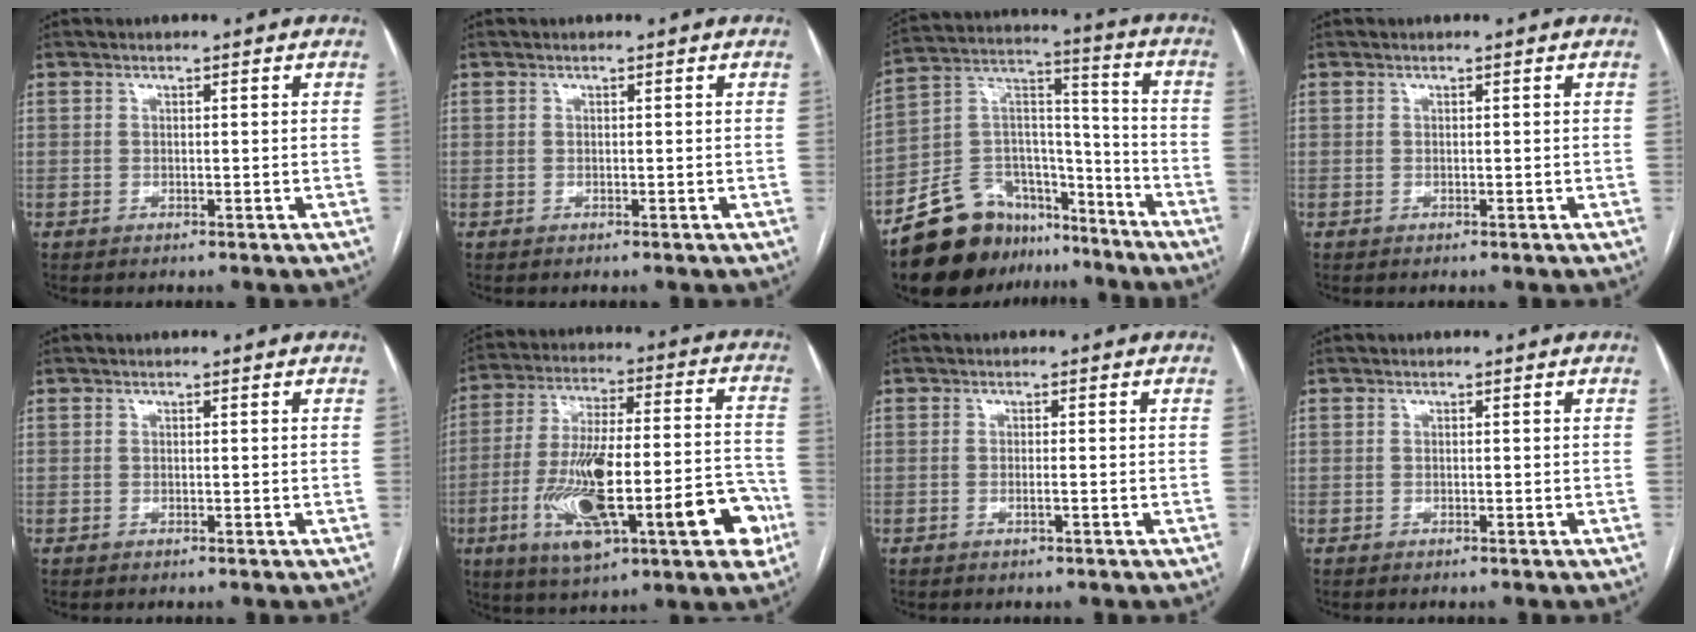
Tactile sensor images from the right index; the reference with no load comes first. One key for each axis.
{"total": 0.0}
{"total": 17.8, "fx": -13.9, "fy": 9.1, "fz": 6.4, "tx": -0.099, "ty": 0.070, "tz": -0.236}
{"total": 0.0}
{"total": 0.0}
{"total": 21.3, "fx": -7.3, "fy": 3.7, "fz": 19.7, "tx": -0.302, "ty": 0.001, "tz": -0.115}
{"total": 0.9, "fx": -0.4, "fy": 0.0, "fz": 0.8, "tx": -0.018, "ty": 0.000, "tz": -0.005}
{"total": 0.0}